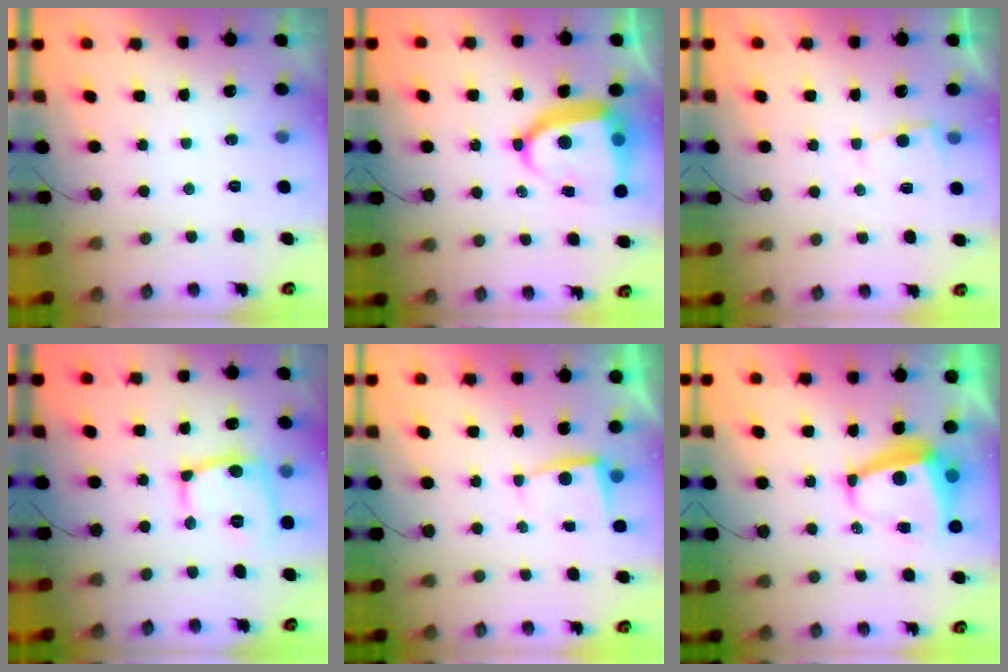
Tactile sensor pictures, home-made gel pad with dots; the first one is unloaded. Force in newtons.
{"total": 13.2, "press": 13.1, "slide": 1.7}
{"total": 2.6, "press": 2.6, "slide": 0.3}
{"total": 14.1, "press": 14.1, "slide": 1.0}
{"total": 2.2, "press": 2.2, "slide": 0.3}
{"total": 6.8, "press": 6.7, "slide": 1.2}